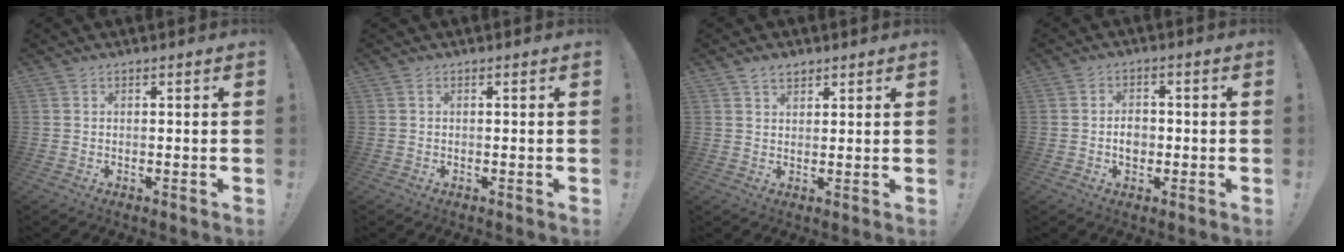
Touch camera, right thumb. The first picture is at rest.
{"total": 0.0}
{"total": 3.4, "force": [2.4, 1.9, 1.3], "torque": [-0.018, -0.009, 0.044]}
{"total": 4.3, "force": [-0.8, 3.3, 2.6], "torque": [-0.027, -0.002, -0.017]}